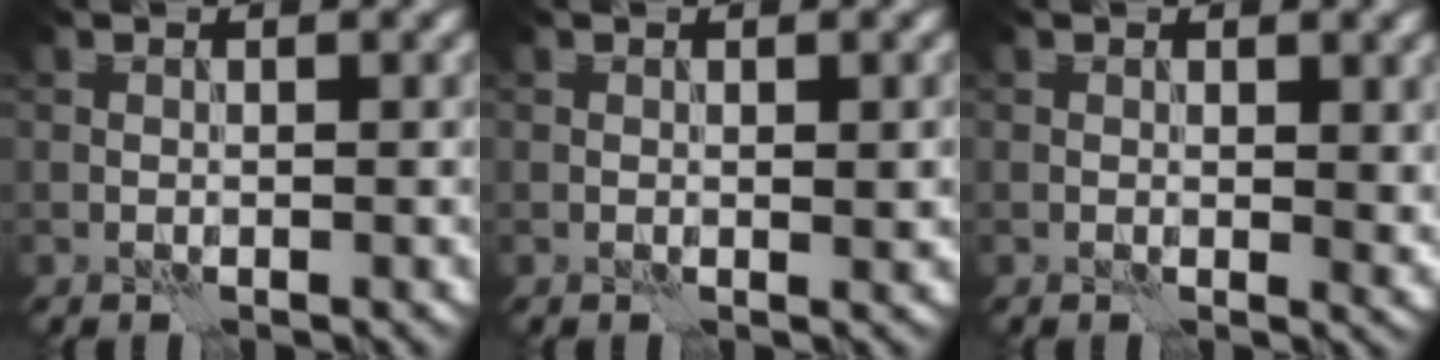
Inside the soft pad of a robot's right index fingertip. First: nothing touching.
{"total": 0.9, "force": [0.1, 0.2, 0.8], "torque": [-0.010, -0.001, 0.000]}
{"total": 1.4, "force": [0.5, 0.6, 1.2], "torque": [-0.010, -0.004, 0.009]}